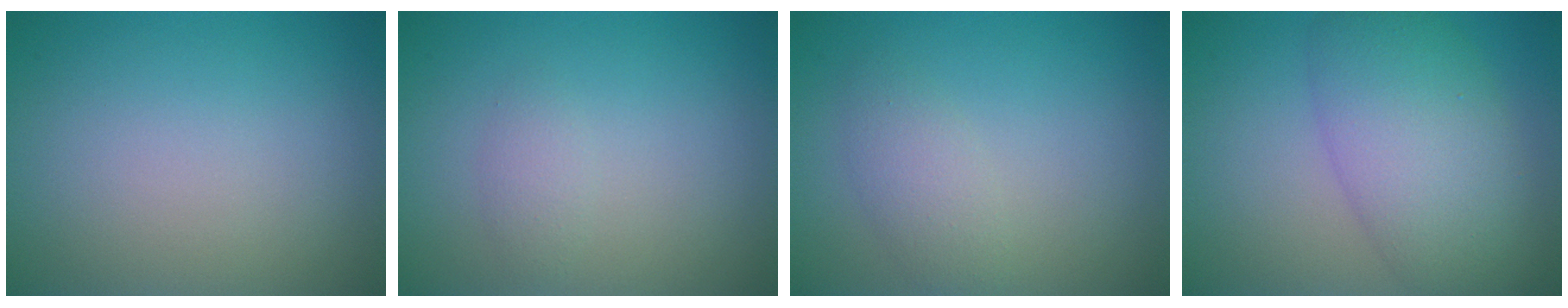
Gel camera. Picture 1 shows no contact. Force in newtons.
{"total": 1.1, "press": 1.1, "slide": 0.1}
{"total": 2.2, "press": 2.2, "slide": 0.1}
{"total": 7.4, "press": 7.4, "slide": 0.3}